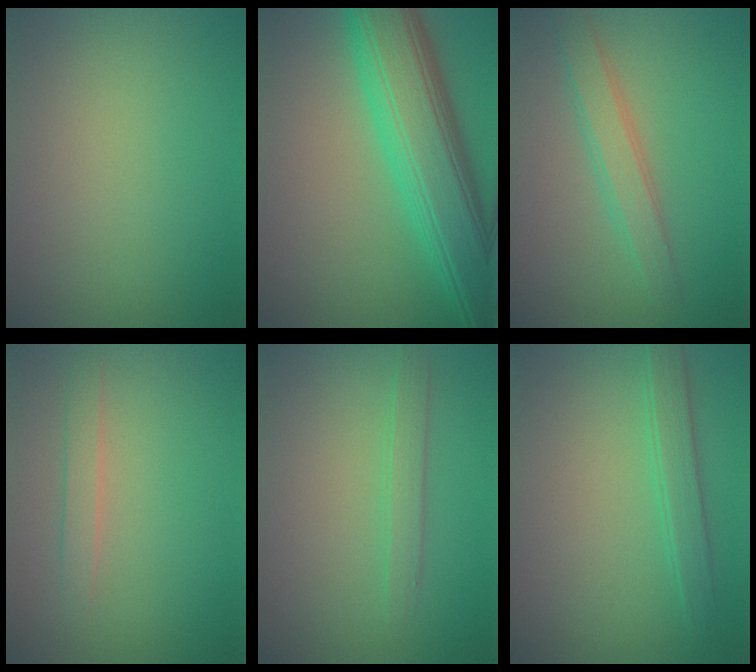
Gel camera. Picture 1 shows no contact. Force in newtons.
{"total": 9.6, "press": 9.6, "slide": 0.3}
{"total": 2.7, "press": 2.7, "slide": 0.1}
{"total": 1.3, "press": 1.3, "slide": 0.1}
{"total": 1.6, "press": 1.6, "slide": 0.0}
{"total": 2.3, "press": 2.3, "slide": 0.1}